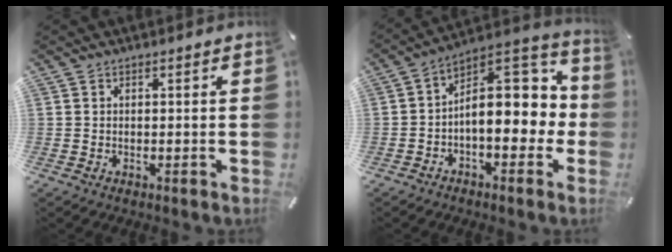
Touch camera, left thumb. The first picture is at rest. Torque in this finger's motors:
{"motor_torque": [2.23, 2.78, 0.34, 0.16, 0.17]}